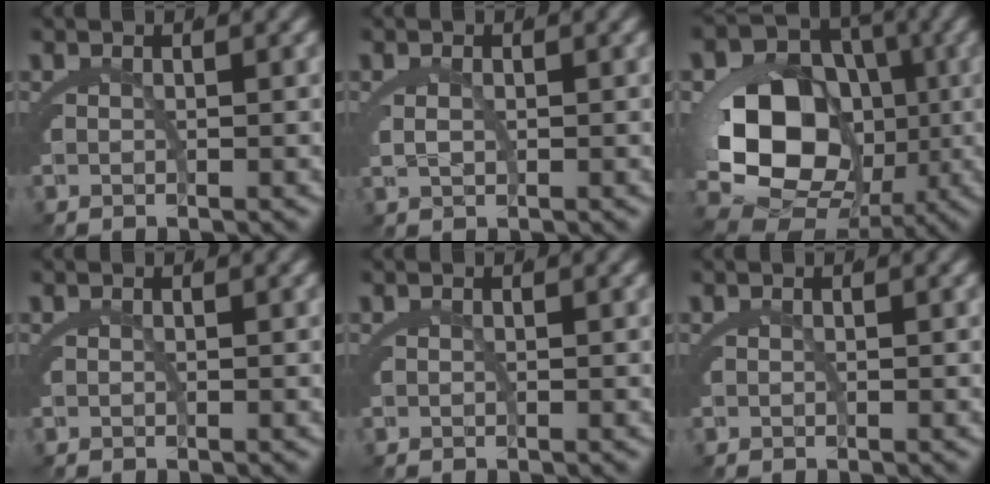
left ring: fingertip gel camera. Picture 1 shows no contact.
{"total": 0.9, "force": [0.3, 0.1, 0.9], "torque": [-0.023, -0.006, 0.013]}
{"total": 14.3, "force": [-1.0, 11.1, 8.9], "torque": [-0.168, -0.046, -0.005]}
{"total": 0.0}
{"total": 0.0}
{"total": 0.0}